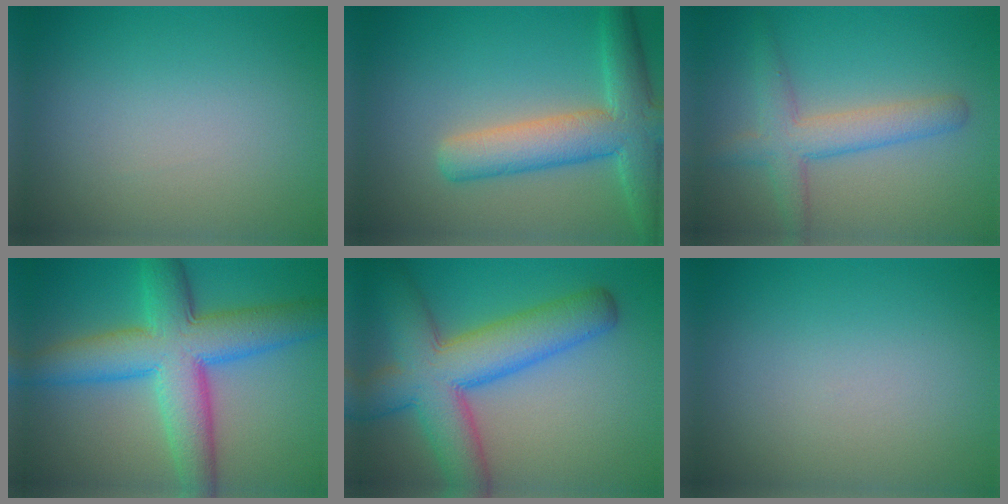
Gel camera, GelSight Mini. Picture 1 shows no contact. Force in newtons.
{"total": 6.7, "press": 6.7, "slide": 0.4}
{"total": 3.9, "press": 3.9, "slide": 0.1}
{"total": 9.8, "press": 9.8, "slide": 0.3}
{"total": 9.9, "press": 9.9, "slide": 0.4}
{"total": 0.0}